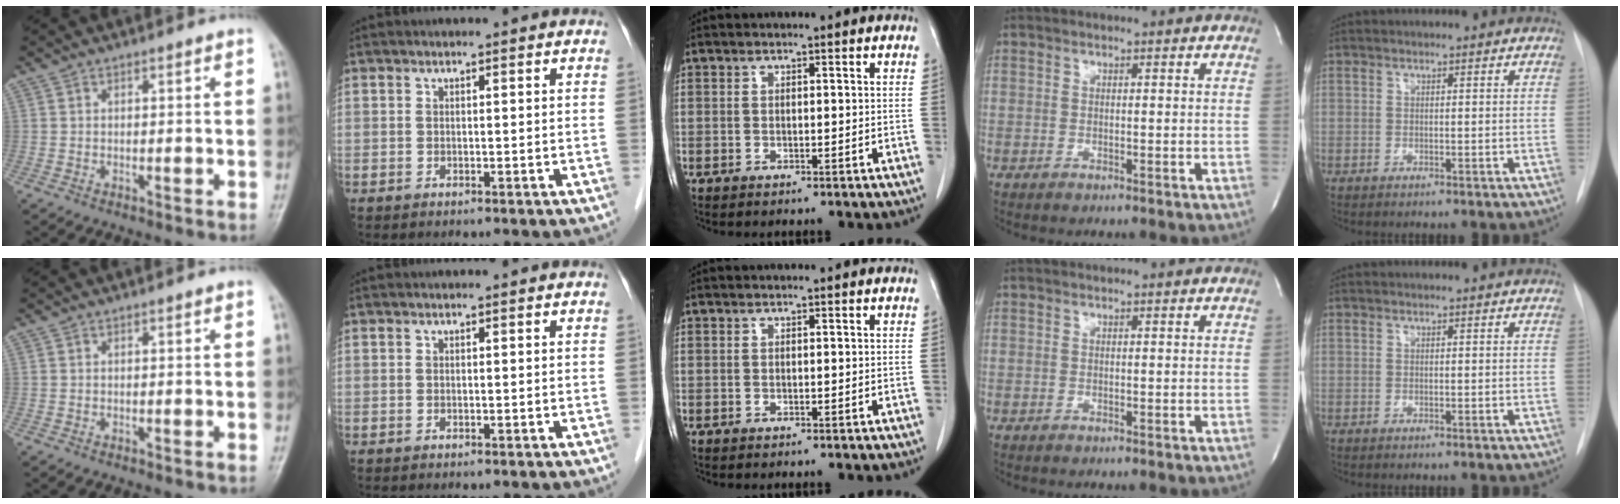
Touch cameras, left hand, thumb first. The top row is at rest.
{}